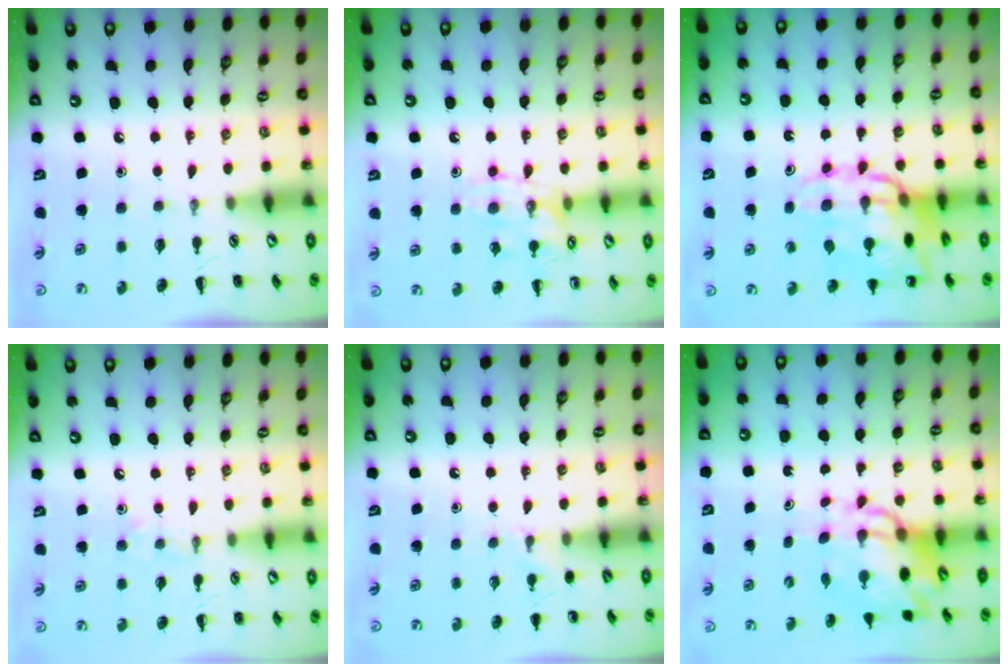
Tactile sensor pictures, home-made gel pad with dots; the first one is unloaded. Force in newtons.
{"total": 12.8, "press": 12.8, "slide": 0.8}
{"total": 16.8, "press": 16.5, "slide": 3.4}
{"total": 3.8, "press": 3.7, "slide": 1.2}
{"total": 5.8, "press": 5.5, "slide": 1.8}
{"total": 10.5, "press": 10.1, "slide": 2.8}